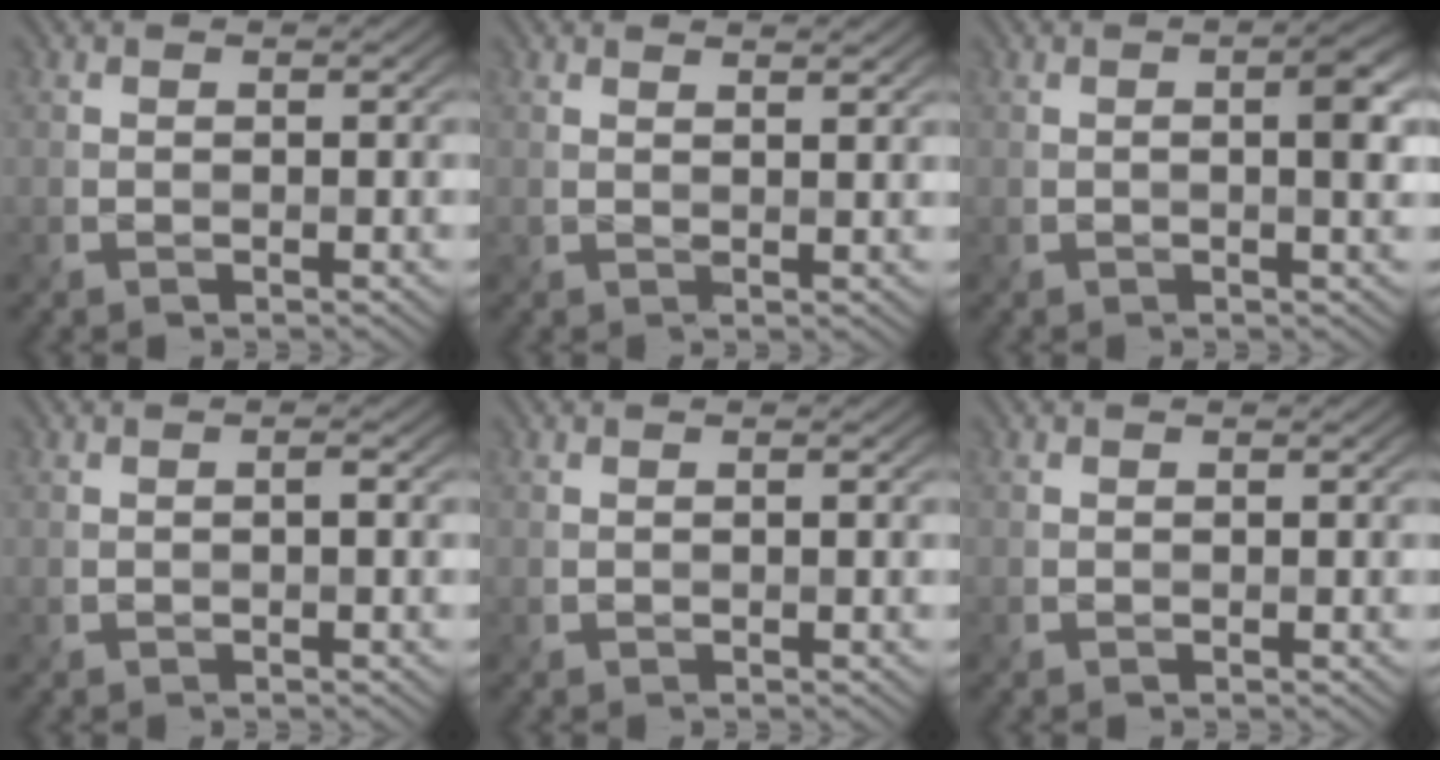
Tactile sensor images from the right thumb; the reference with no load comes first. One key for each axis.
{"total": 1.8, "fx": 1.6, "fy": 0.1, "fz": 0.8, "tx": -0.018, "ty": -0.003, "tz": 0.032}
{"total": 3.3, "fx": 0.2, "fy": 0.9, "fz": 3.2, "tx": -0.051, "ty": 0.005, "tz": 0.002}
{"total": 0.7, "fx": -0.2, "fy": 0.1, "fz": 0.6, "tx": -0.014, "ty": 0.002, "tz": -0.003}
{"total": 0.0}
{"total": 0.0}